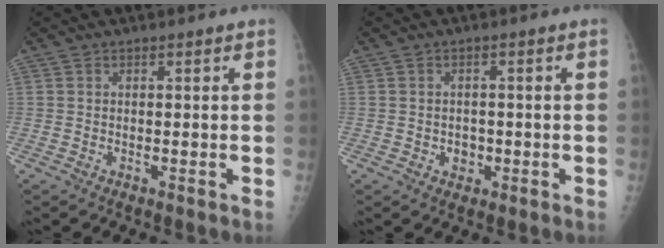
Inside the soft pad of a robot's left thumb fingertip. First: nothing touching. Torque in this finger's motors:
{"motor_torque": [-0.24, 0.23, 0.01, 0.01, 0.00]}